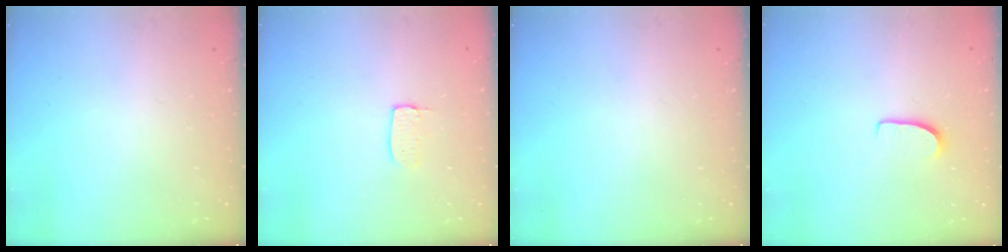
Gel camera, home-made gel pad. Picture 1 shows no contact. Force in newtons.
{"total": 3.4, "press": 3.4, "slide": 0.1}
{"total": 0.0}
{"total": 5.8, "press": 5.7, "slide": 0.5}